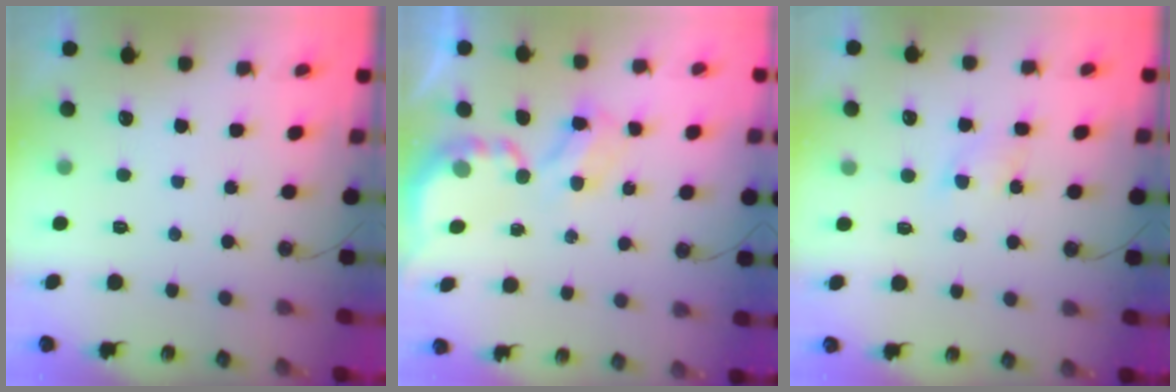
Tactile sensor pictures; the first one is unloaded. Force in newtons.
{"total": 4.3, "press": 4.3, "slide": 0.0}
{"total": 5.5, "press": 5.4, "slide": 0.8}